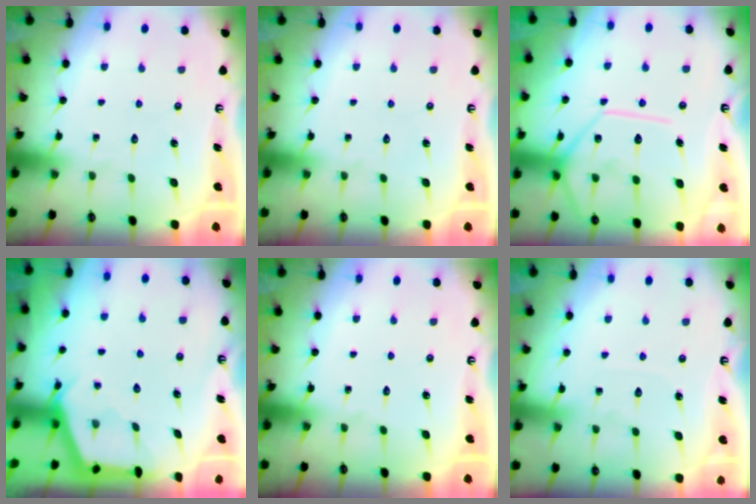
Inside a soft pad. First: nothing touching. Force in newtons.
{"total": 0.0}
{"total": 16.4, "press": 16.3, "slide": 1.4}
{"total": 2.6, "press": 2.6, "slide": 0.3}
{"total": 0.0}
{"total": 2.8, "press": 2.8, "slide": 0.4}